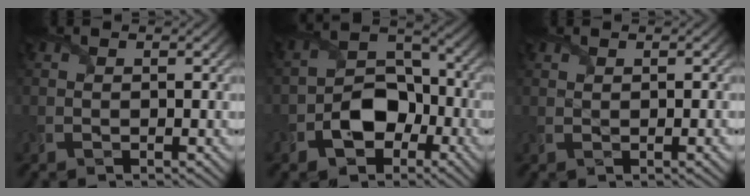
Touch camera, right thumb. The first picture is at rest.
{"total": 8.1, "force": [-3.4, 5.5, 4.8], "torque": [-0.082, 0.000, -0.067]}
{"total": 0.9, "force": [0.5, 0.2, 0.8], "torque": [-0.013, 0.002, 0.012]}